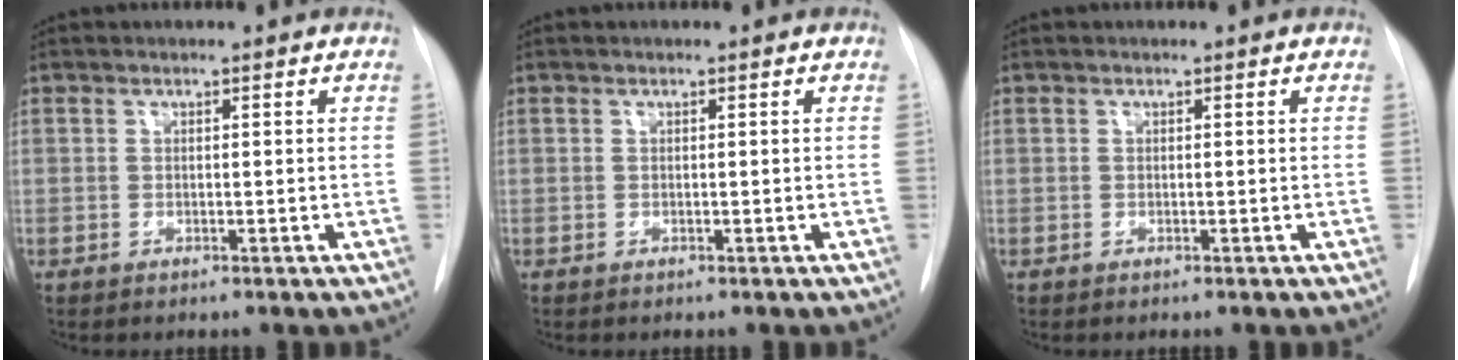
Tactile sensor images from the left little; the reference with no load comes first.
{"total": 0.0}
{"total": 0.0}